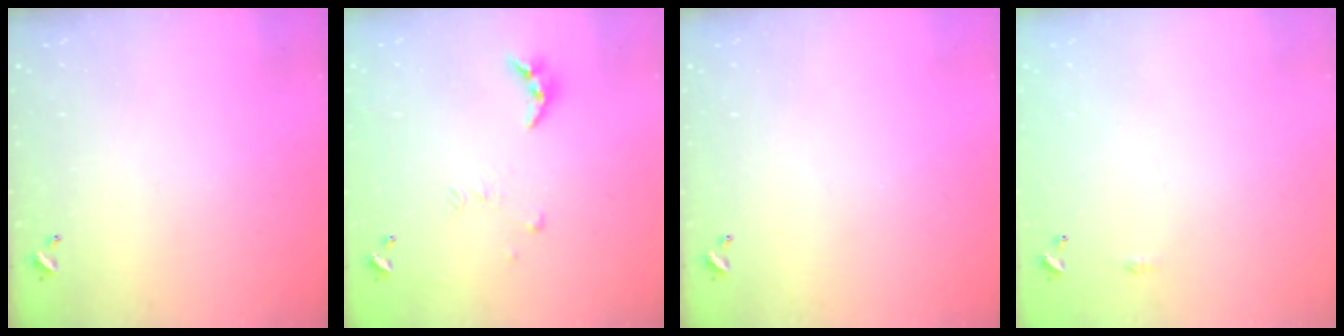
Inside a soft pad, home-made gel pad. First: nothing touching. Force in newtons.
{"total": 8.1, "press": 8.1, "slide": 0.7}
{"total": 0.0}
{"total": 2.2, "press": 2.1, "slide": 0.4}